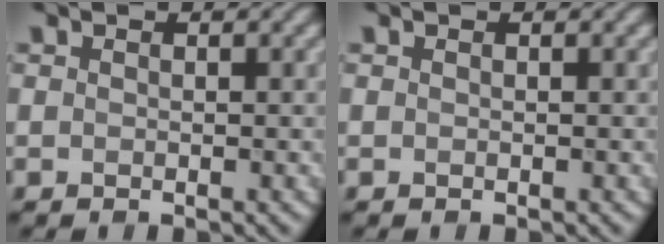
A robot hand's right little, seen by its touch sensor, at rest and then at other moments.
{"total": 0.0}